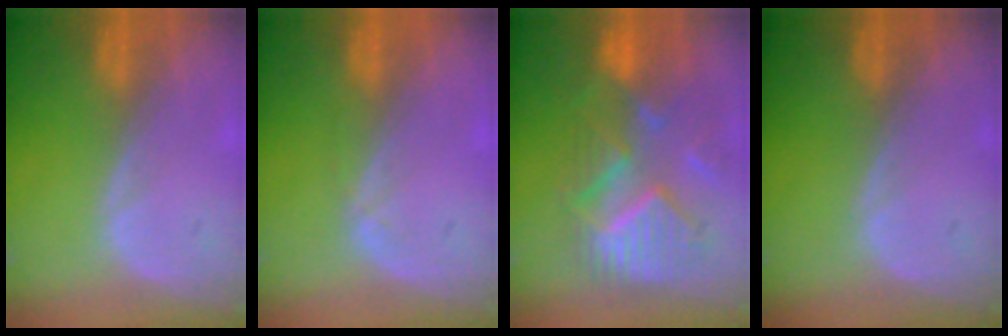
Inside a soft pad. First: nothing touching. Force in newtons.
{"total": 0.9, "press": 0.8, "slide": 0.2}
{"total": 11.1, "press": 10.0, "slide": 4.9}
{"total": 0.0}